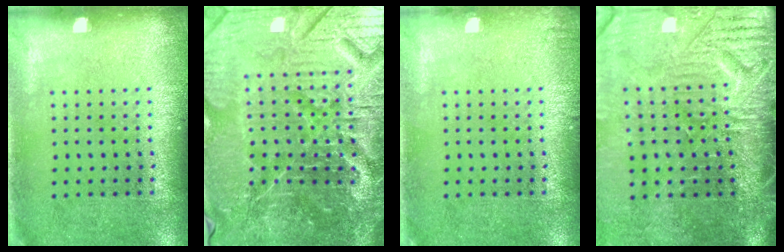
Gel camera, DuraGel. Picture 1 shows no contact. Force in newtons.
{"total": 7.2, "press": 6.4, "slide": 3.4}
{"total": 0.7, "press": 0.7, "slide": 0.1}
{"total": 4.8, "press": 4.1, "slide": 2.5}